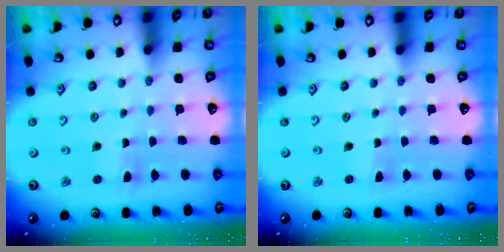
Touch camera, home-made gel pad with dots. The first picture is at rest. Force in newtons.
{"total": 0.0}